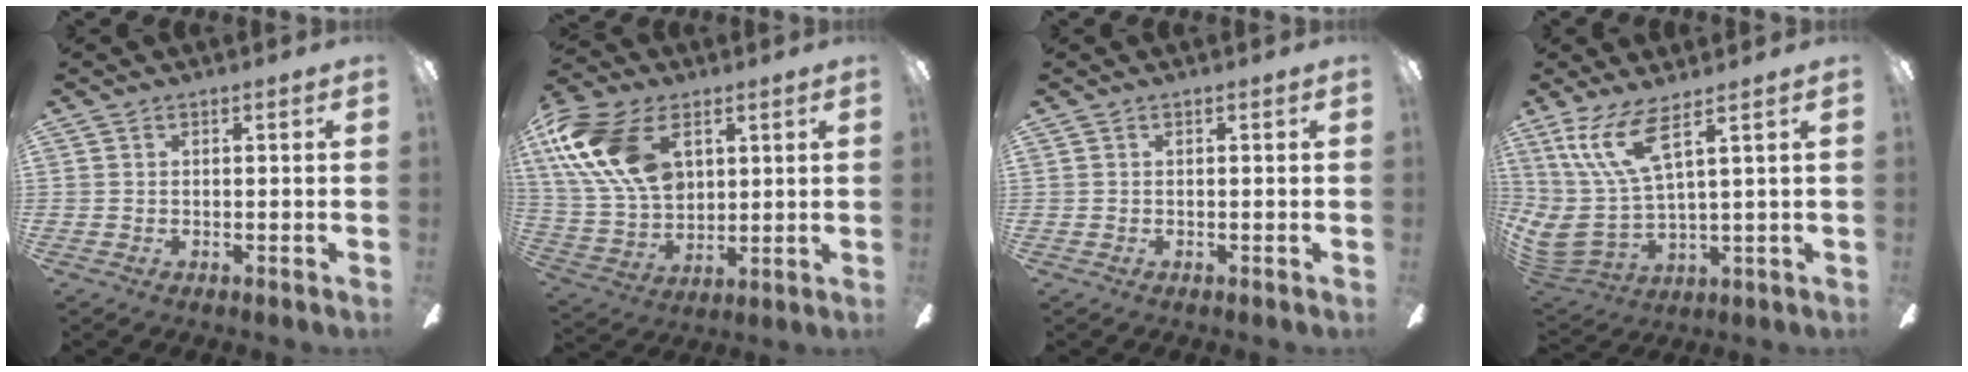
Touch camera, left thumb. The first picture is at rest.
{"total": 20.2, "force": [7.4, 12.9, 13.6], "torque": [-0.292, -0.005, 0.135]}
{"total": 0.0}
{"total": 16.4, "force": [8.4, 5.8, 12.8], "torque": [-0.295, -0.038, 0.145]}